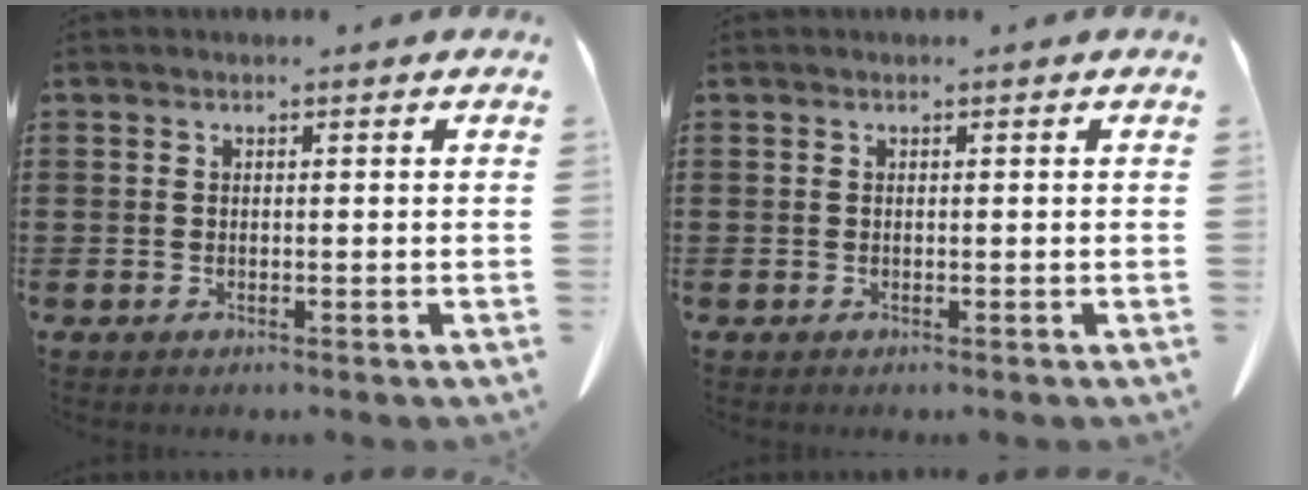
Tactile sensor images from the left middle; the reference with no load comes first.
{"total": 0.0}